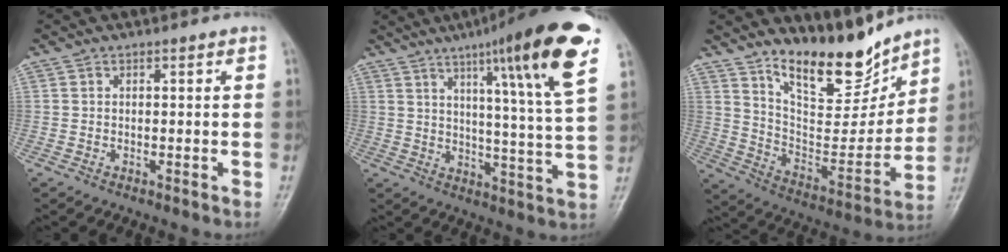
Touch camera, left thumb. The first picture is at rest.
{"total": 20.2, "force": [10.5, 1.4, 17.2], "torque": [-0.233, -0.039, 0.147]}
{"total": 15.3, "force": [12.7, 4.8, 7.1], "torque": [-0.074, -0.096, 0.228]}